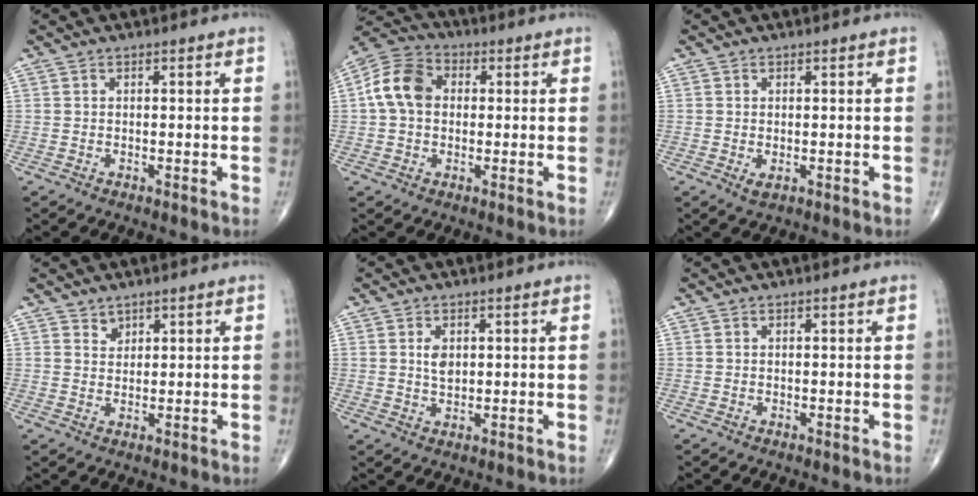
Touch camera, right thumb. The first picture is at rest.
{"total": 9.9, "force": [0.9, 7.4, 6.5], "torque": [-0.118, 0.027, 0.005]}
{"total": 1.5, "force": [-0.3, 0.7, 1.2], "torque": [-0.020, -0.004, -0.001]}
{"total": 1.9, "force": [1.4, 1.2, 0.2], "torque": [0.012, -0.010, 0.021]}
{"total": 3.1, "force": [0.8, 2.0, 2.2], "torque": [-0.030, -0.005, 0.015]}
{"total": 0.0}